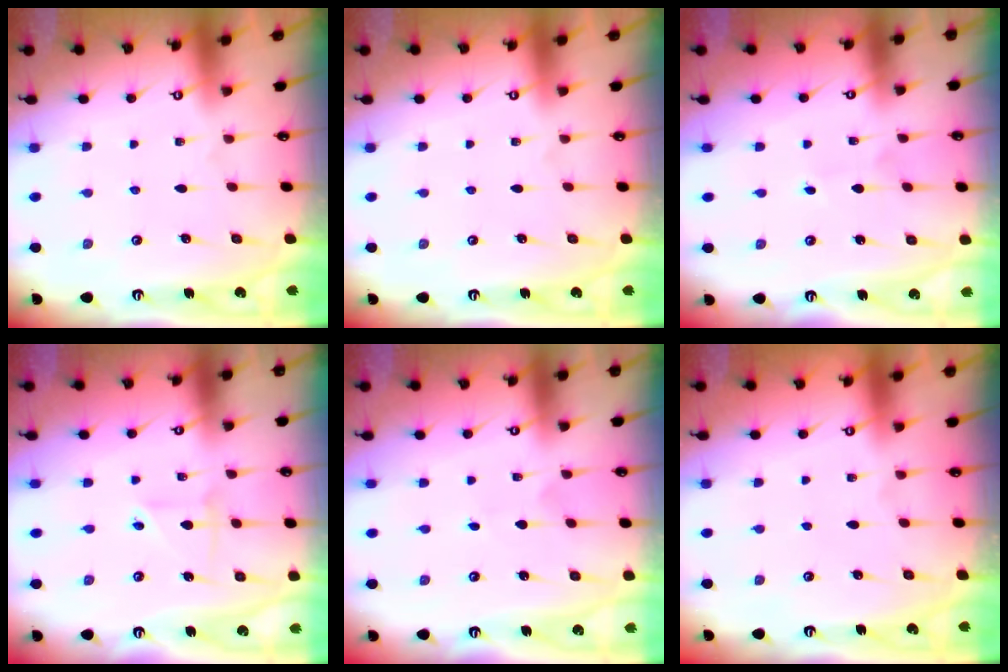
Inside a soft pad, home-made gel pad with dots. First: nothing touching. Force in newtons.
{"total": 0.0}
{"total": 2.0, "press": 2.0, "slide": 0.1}
{"total": 2.7, "press": 2.5, "slide": 1.0}
{"total": 0.0}
{"total": 0.0}